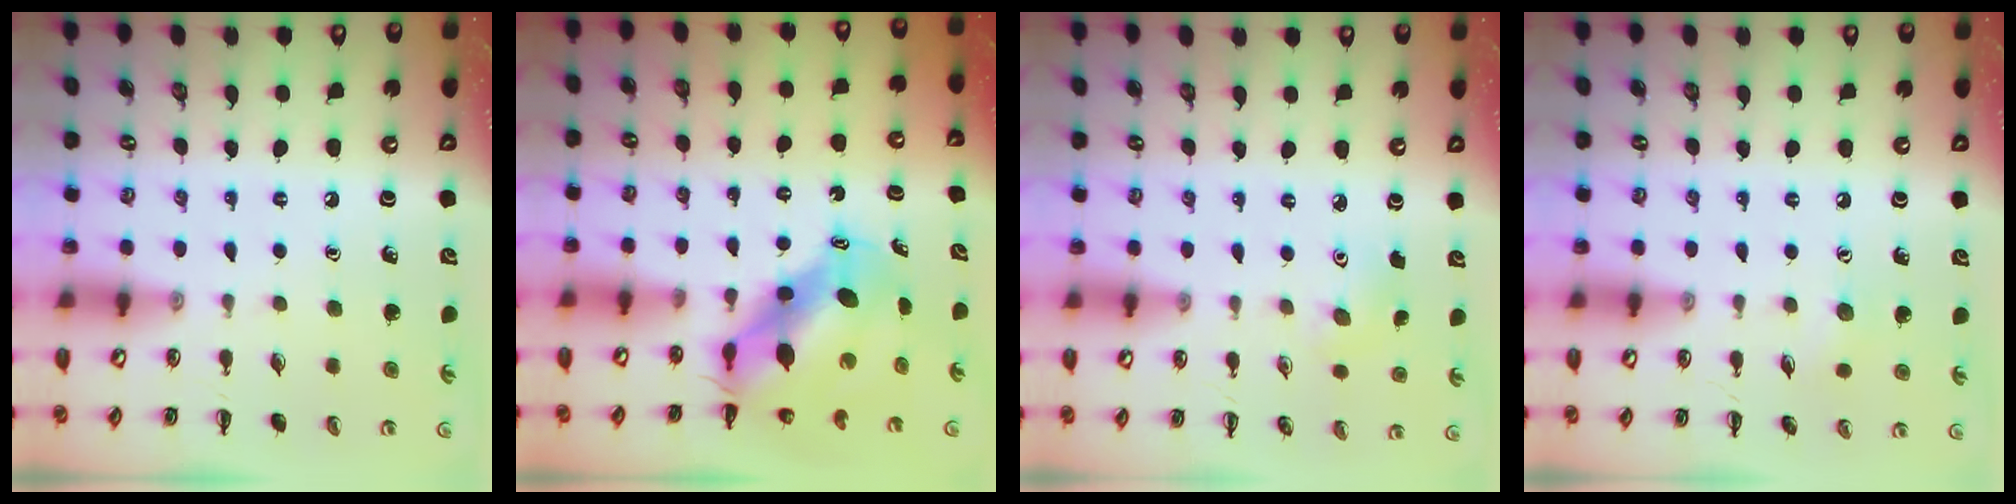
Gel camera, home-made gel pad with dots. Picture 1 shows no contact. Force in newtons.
{"total": 8.5, "press": 8.3, "slide": 1.7}
{"total": 5.1, "press": 4.9, "slide": 1.3}
{"total": 4.0, "press": 3.8, "slide": 1.0}